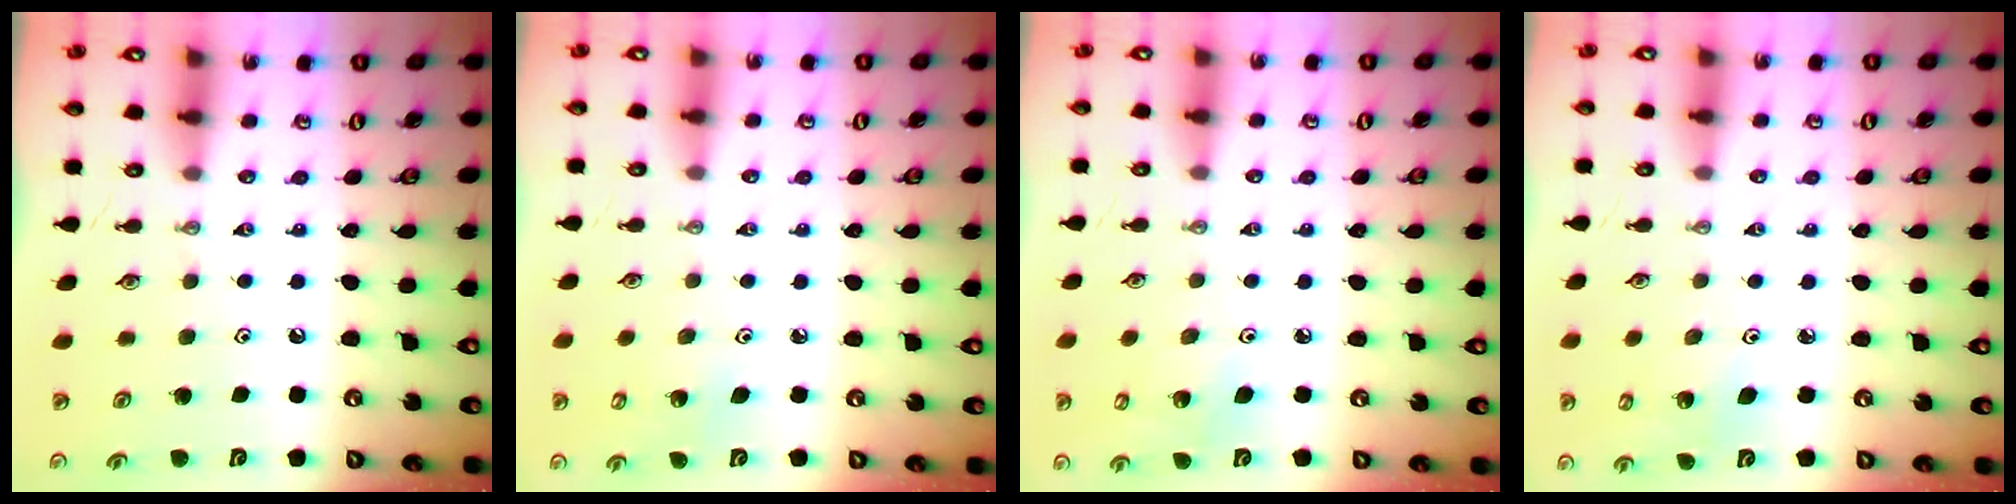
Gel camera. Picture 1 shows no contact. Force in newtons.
{"total": 3.1, "press": 3.1, "slide": 0.2}
{"total": 3.7, "press": 3.5, "slide": 1.4}
{"total": 3.2, "press": 3.1, "slide": 0.8}